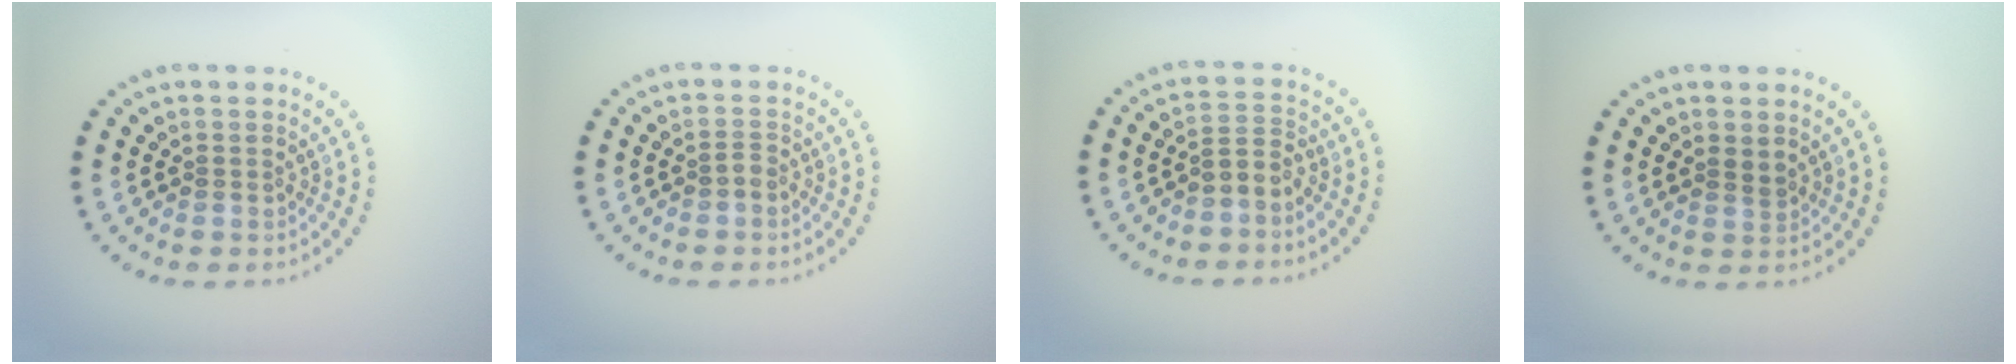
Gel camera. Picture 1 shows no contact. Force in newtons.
{"total": 0.6, "press": 0.5, "slide": 0.3}
{"total": 2.0, "press": 1.6, "slide": 1.2}
{"total": 0.8, "press": 0.5, "slide": 0.6}